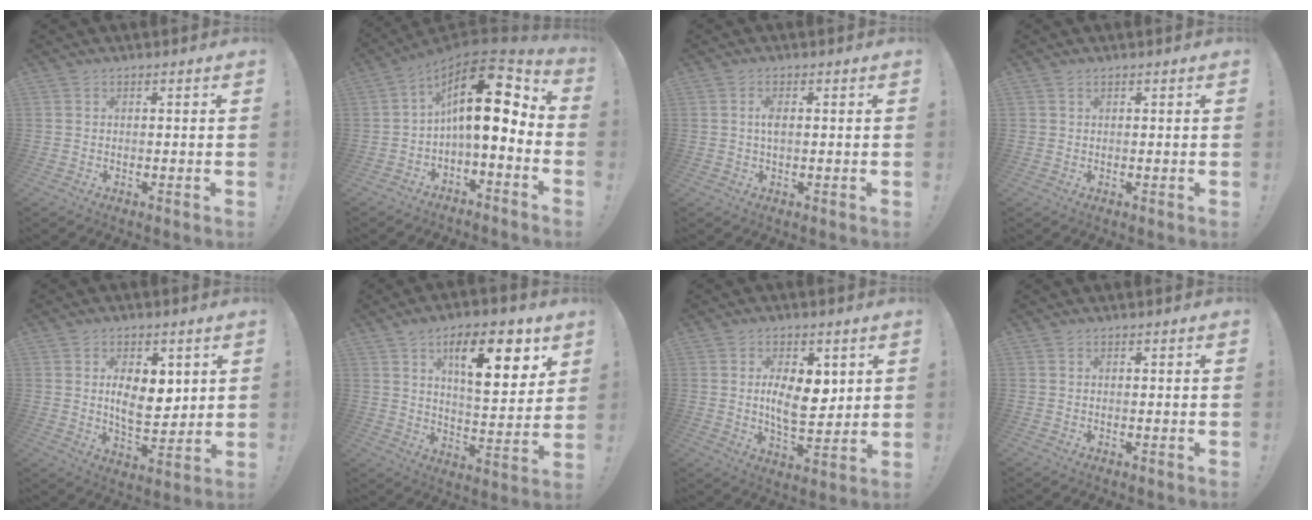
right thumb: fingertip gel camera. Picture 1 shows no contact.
{"total": 16.4, "force": [3.4, 6.2, 14.8], "torque": [-0.244, -0.015, 0.055]}
{"total": 2.5, "force": [0.1, 0.9, 2.3], "torque": [-0.040, 0.003, -0.003]}
{"total": 0.6, "force": [0.5, 0.3, 0.2], "torque": [-0.009, 0.002, 0.010]}
{"total": 10.0, "force": [2.6, 6.4, 7.3], "torque": [-0.096, -0.015, 0.045]}
{"total": 16.9, "force": [8.2, 6.6, 13.2], "torque": [-0.182, -0.034, 0.127]}
{"total": 10.1, "force": [2.1, 5.7, 8.1], "torque": [-0.127, -0.010, 0.038]}
{"total": 0.0}